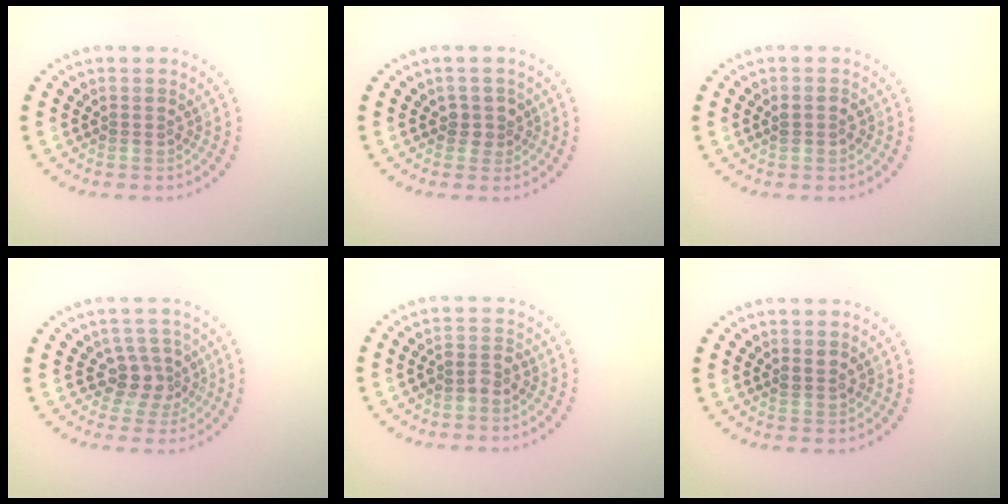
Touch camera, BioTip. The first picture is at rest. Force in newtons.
{"total": 1.6, "press": 1.3, "slide": 0.9}
{"total": 1.3, "press": 1.3, "slide": 0.2}
{"total": 2.7, "press": 2.2, "slide": 1.6}
{"total": 1.5, "press": 1.2, "slide": 0.9}
{"total": 0.9, "press": 0.8, "slide": 0.3}